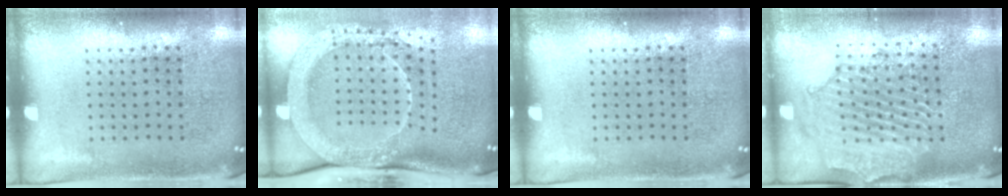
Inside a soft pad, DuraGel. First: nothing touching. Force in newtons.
{"total": 2.4, "press": 2.1, "slide": 1.1}
{"total": 0.0}
{"total": 2.3, "press": 2.1, "slide": 0.7}